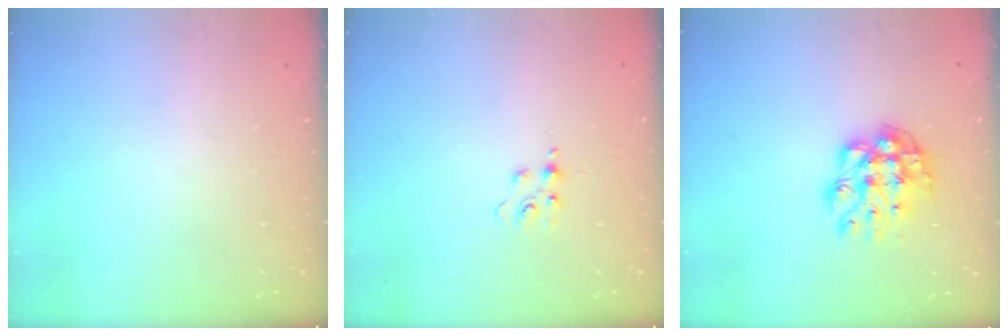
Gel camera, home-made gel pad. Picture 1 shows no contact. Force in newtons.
{"total": 4.9, "press": 4.9, "slide": 0.5}
{"total": 9.4, "press": 9.4, "slide": 0.7}